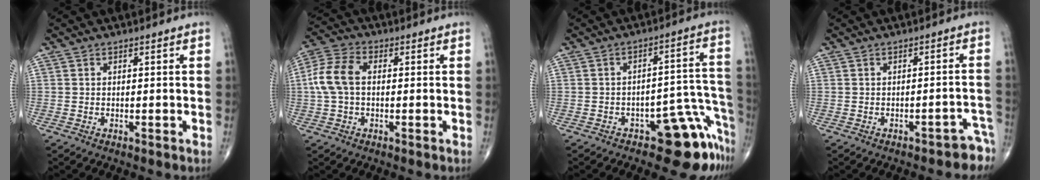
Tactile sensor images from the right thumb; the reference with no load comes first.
{"total": 8.3, "force": [0.3, 5.3, 6.4], "torque": [-0.142, 0.024, 0.000]}
{"total": 11.3, "force": [-7.8, 4.8, 6.7], "torque": [-0.026, 0.095, -0.105]}
{"total": 5.0, "force": [-4.1, 2.2, 1.8], "torque": [0.001, 0.046, -0.048]}